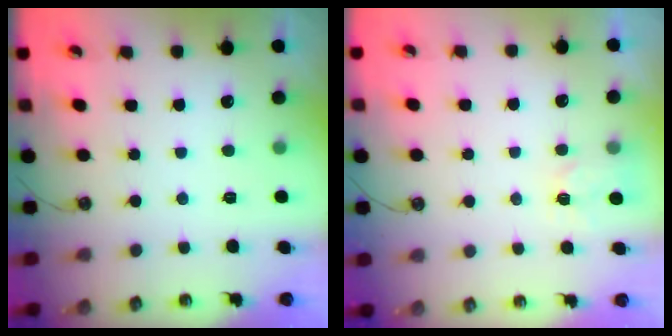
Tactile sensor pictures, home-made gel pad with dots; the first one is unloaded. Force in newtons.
{"total": 3.8, "press": 3.7, "slide": 0.5}